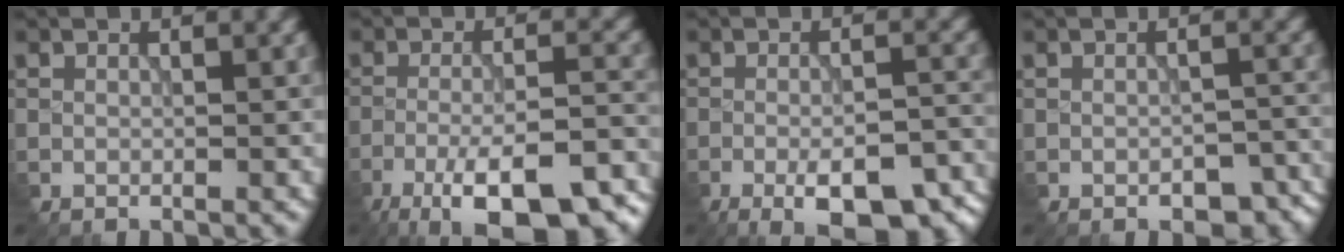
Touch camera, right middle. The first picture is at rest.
{"total": 11.9, "force": [-8.1, 3.4, 8.0], "torque": [-0.138, -0.015, -0.123]}
{"total": 8.8, "force": [-5.1, 3.1, 6.5], "torque": [-0.100, -0.007, -0.065]}
{"total": 5.3, "force": [-3.7, 2.6, 2.7], "torque": [-0.037, -0.007, -0.032]}